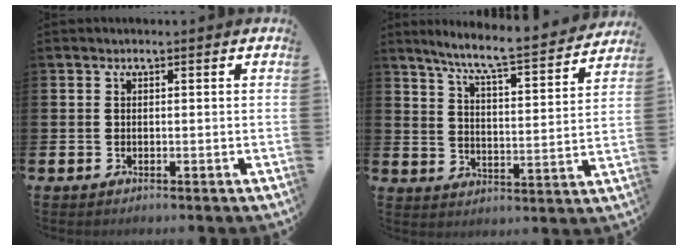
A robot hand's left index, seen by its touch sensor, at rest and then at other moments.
{"total": 7.6, "force": [6.9, 0.1, 3.1], "torque": [-0.080, -0.053, 0.113]}